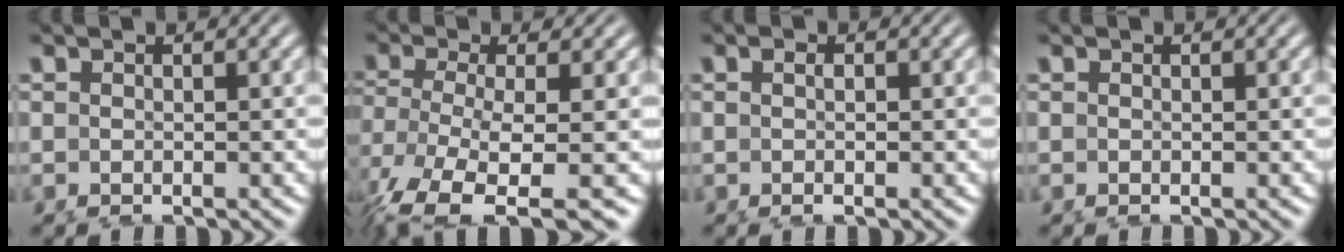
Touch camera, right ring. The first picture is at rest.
{"total": 11.4, "force": [-8.1, 5.2, 6.0], "torque": [-0.158, -0.086, -0.089]}
{"total": 0.8, "force": [-0.3, -0.3, 0.7], "torque": [-0.004, -0.002, -0.001]}
{"total": 0.0}